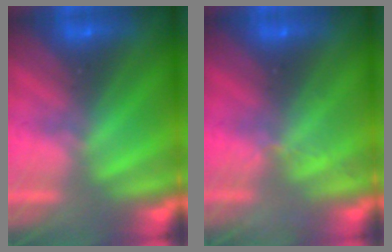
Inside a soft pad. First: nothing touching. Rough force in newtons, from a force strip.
{"total": 2.0}